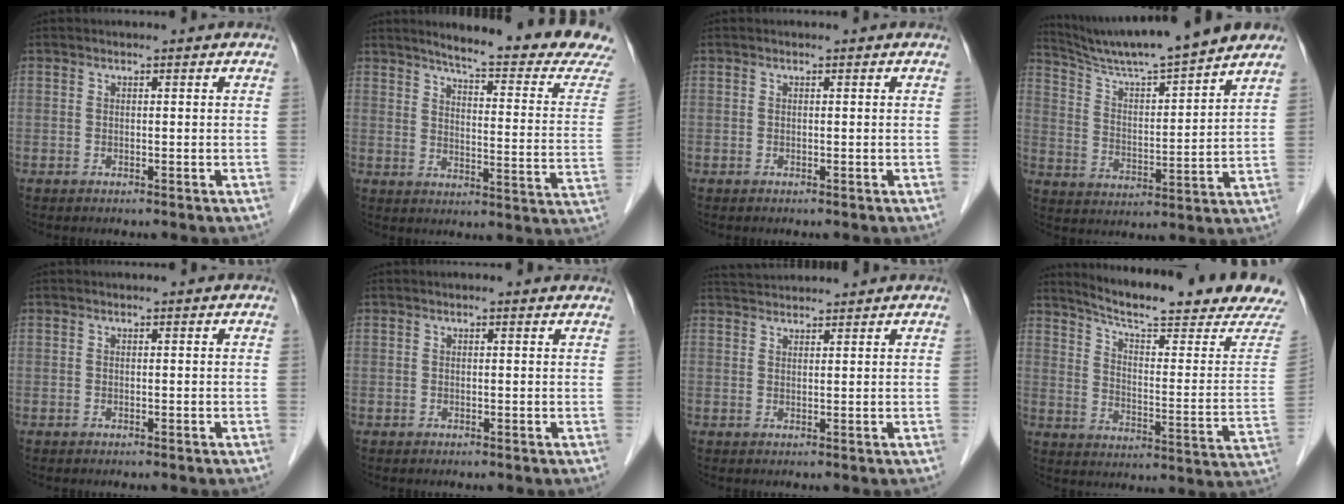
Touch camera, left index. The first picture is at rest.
{"total": 20.5, "force": [18.7, 0.0, 8.4], "torque": [-0.113, -0.091, 0.219]}
{"total": 0.0}
{"total": 16.2, "force": [14.6, -0.4, 6.9], "torque": [-0.126, 0.012, 0.232]}
{"total": 0.0}
{"total": 1.6, "force": [1.5, 0.4, 0.5], "torque": [-0.013, 0.009, 0.010]}
{"total": 4.4, "force": [4.3, 0.1, 0.7], "torque": [-0.016, 0.035, 0.077]}
{"total": 22.2, "force": [20.2, 0.0, 9.2], "torque": [-0.144, -0.076, 0.265]}